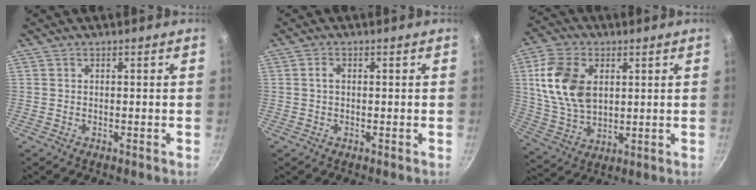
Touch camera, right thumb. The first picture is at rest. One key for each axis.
{"total": 1.4, "fx": 0.2, "fy": 0.9, "fz": 1.1, "tx": -0.020, "ty": 0.005, "tz": 0.002}
{"total": 14.6, "fx": 3.3, "fy": 9.6, "fz": 10.5, "tx": -0.184, "ty": -0.010, "tz": 0.071}